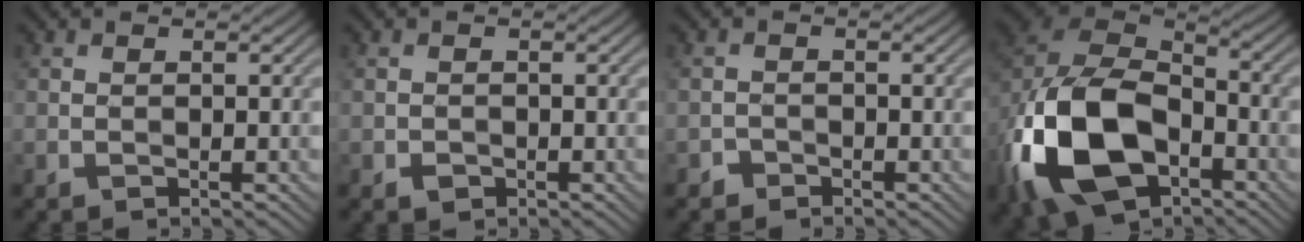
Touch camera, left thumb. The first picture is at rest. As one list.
[{"total": 0.8, "force": [-0.5, 0.6, 0.1], "torque": [-0.002, -0.003, -0.010]}, {"total": 1.1, "force": [-1.0, 0.5, -0.1], "torque": [0.004, 0.003, -0.021]}, {"total": 17.6, "force": [-6.2, 11.6, 11.8], "torque": [-0.288, -0.038, -0.117]}]